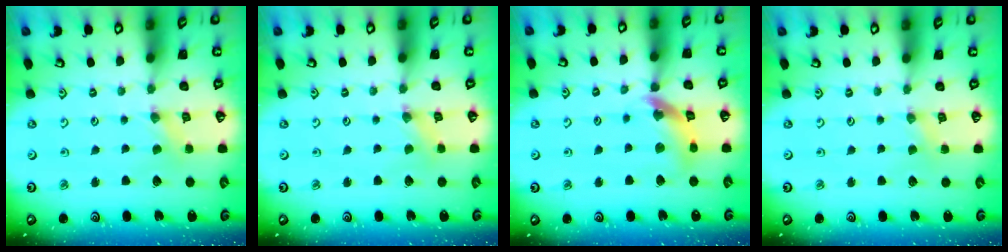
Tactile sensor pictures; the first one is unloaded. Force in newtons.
{"total": 0.0}
{"total": 13.0, "press": 12.9, "slide": 1.5}
{"total": 1.3, "press": 1.2, "slide": 0.2}